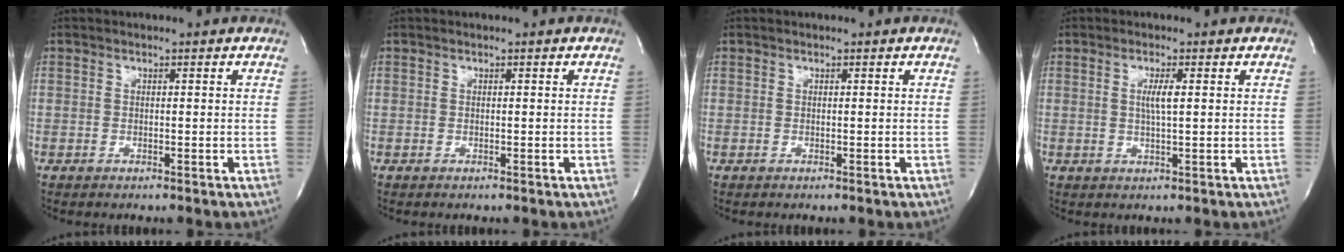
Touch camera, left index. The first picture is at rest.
{"total": 0.0}
{"total": 0.0}
{"total": 2.6, "force": [0.5, 0.0, 2.5], "torque": [-0.051, -0.003, 0.009]}